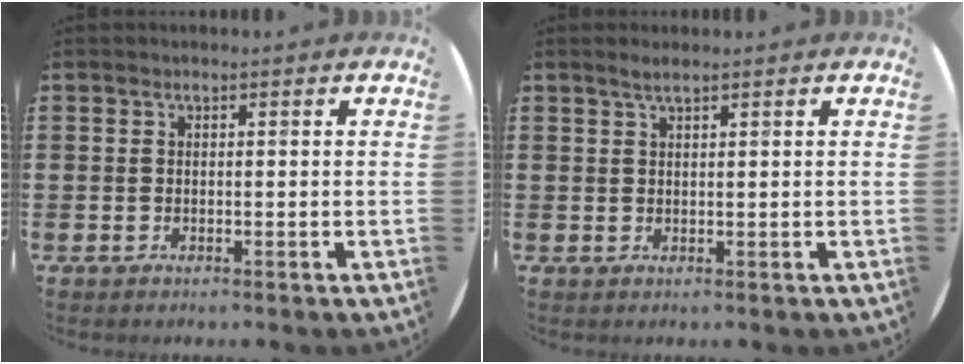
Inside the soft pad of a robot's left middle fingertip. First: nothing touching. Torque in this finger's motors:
{"motor_torque": [0.31, -0.19, 0.01, 0.02]}